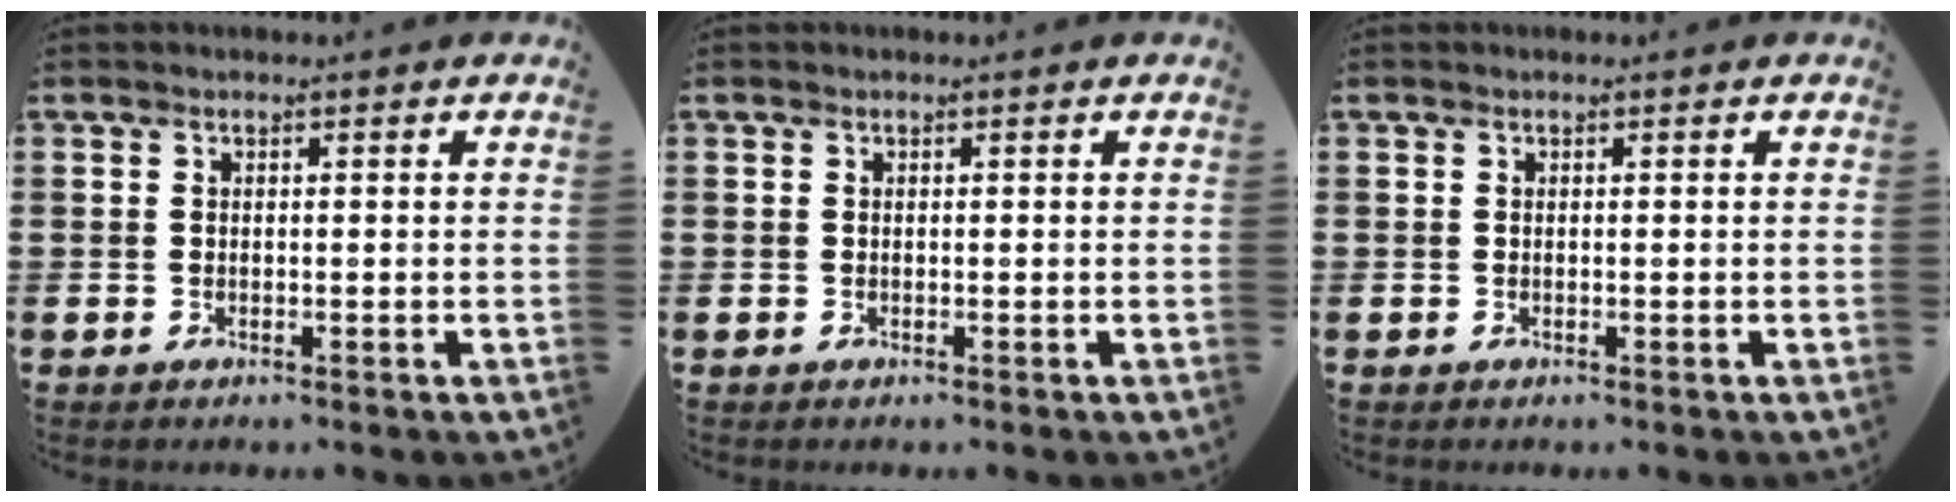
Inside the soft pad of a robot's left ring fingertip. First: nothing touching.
{"total": 0.0}
{"total": 0.0}